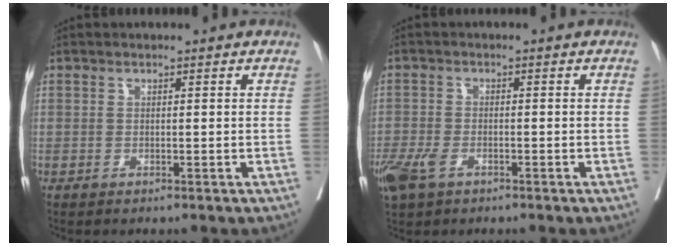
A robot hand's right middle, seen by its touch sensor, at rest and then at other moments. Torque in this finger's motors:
{"motor_torque": [1.09, -1.04, 0.30, 0.15]}